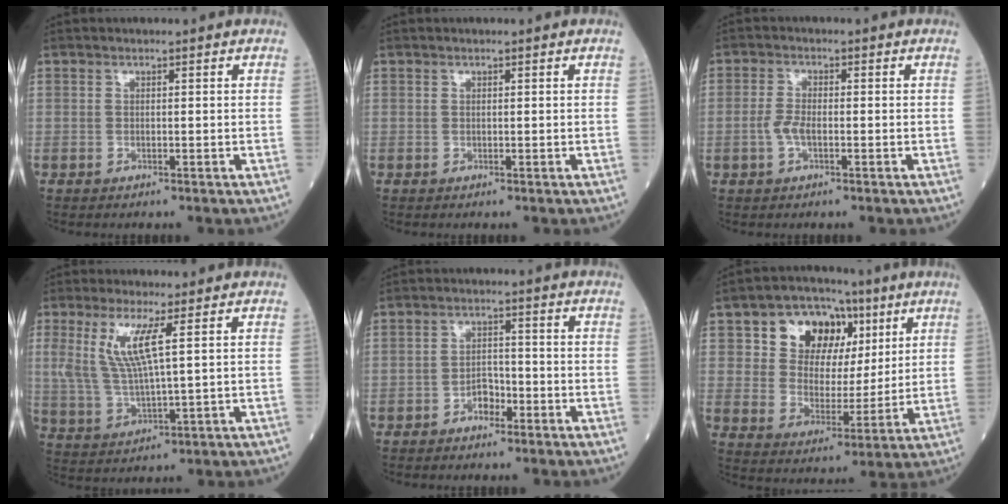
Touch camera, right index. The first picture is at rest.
{"total": 0.0}
{"total": 2.9, "force": [-0.8, 1.1, 2.5], "torque": [-0.058, 0.002, -0.015]}
{"total": 7.8, "force": [2.7, 0.6, 7.3], "torque": [-0.168, -0.004, 0.057]}
{"total": 3.0, "force": [-1.8, 1.7, 1.7], "torque": [-0.024, 0.009, -0.032]}
{"total": 11.9, "force": [5.4, 8.6, 6.1], "torque": [-0.095, 0.031, 0.098]}